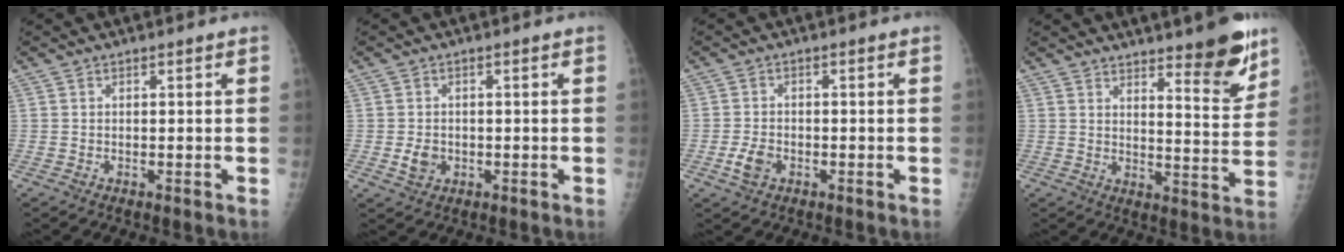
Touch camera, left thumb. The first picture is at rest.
{"total": 3.0, "force": [-0.6, 2.4, 1.8], "torque": [-0.025, 0.003, -0.007]}
{"total": 3.6, "force": [-1.5, 2.3, 2.3], "torque": [-0.046, 0.008, -0.027]}
{"total": 11.0, "force": [7.8, 2.4, 7.5], "torque": [-0.075, -0.060, 0.115]}